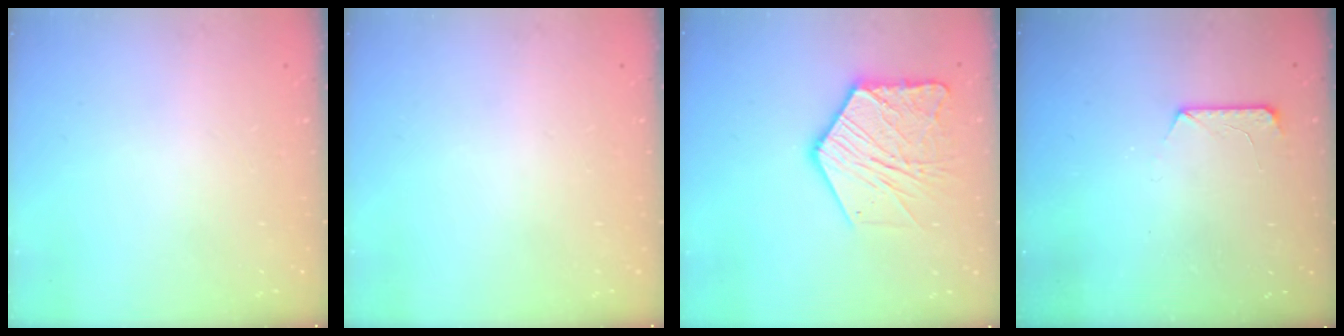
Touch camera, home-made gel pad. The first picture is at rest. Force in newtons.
{"total": 0.0}
{"total": 16.1, "press": 16.0, "slide": 1.3}
{"total": 7.3, "press": 7.3, "slide": 0.7}